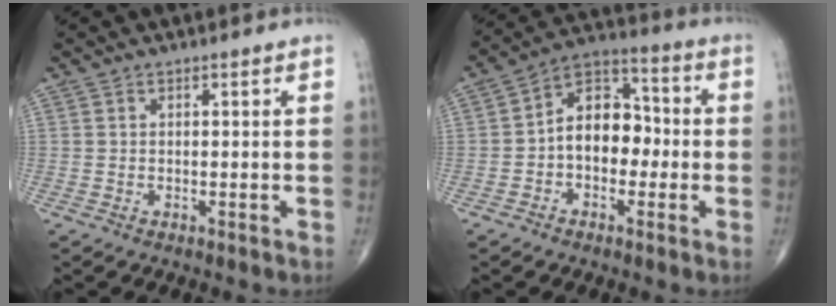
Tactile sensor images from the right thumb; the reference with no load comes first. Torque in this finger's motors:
{"motor_torque": [-0.04, 0.31, 0.18, -0.02, 0.21]}